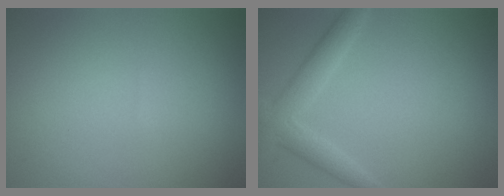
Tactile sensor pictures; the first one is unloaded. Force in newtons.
{"total": 3.0, "press": 3.0, "slide": 0.1}